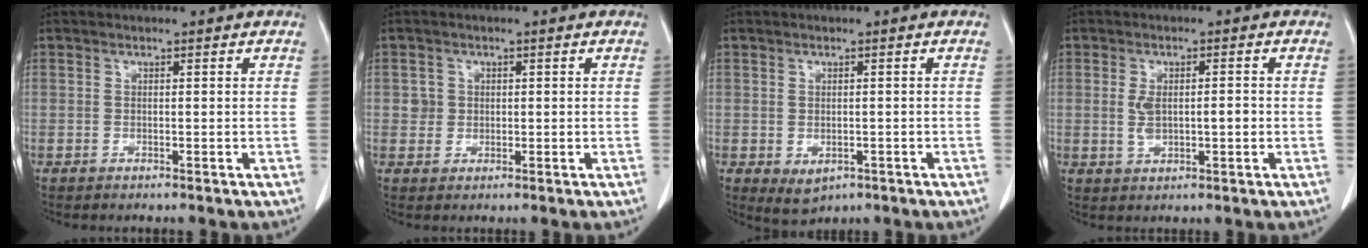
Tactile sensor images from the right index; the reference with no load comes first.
{"total": 2.0, "force": [0.3, 2.0, 0.2], "torque": [0.003, 0.003, 0.002]}
{"total": 3.0, "force": [-1.1, 2.1, 1.9], "torque": [-0.030, -0.005, -0.002]}
{"total": 4.3, "force": [-0.2, 1.9, 3.8], "torque": [-0.077, 0.009, 0.004]}